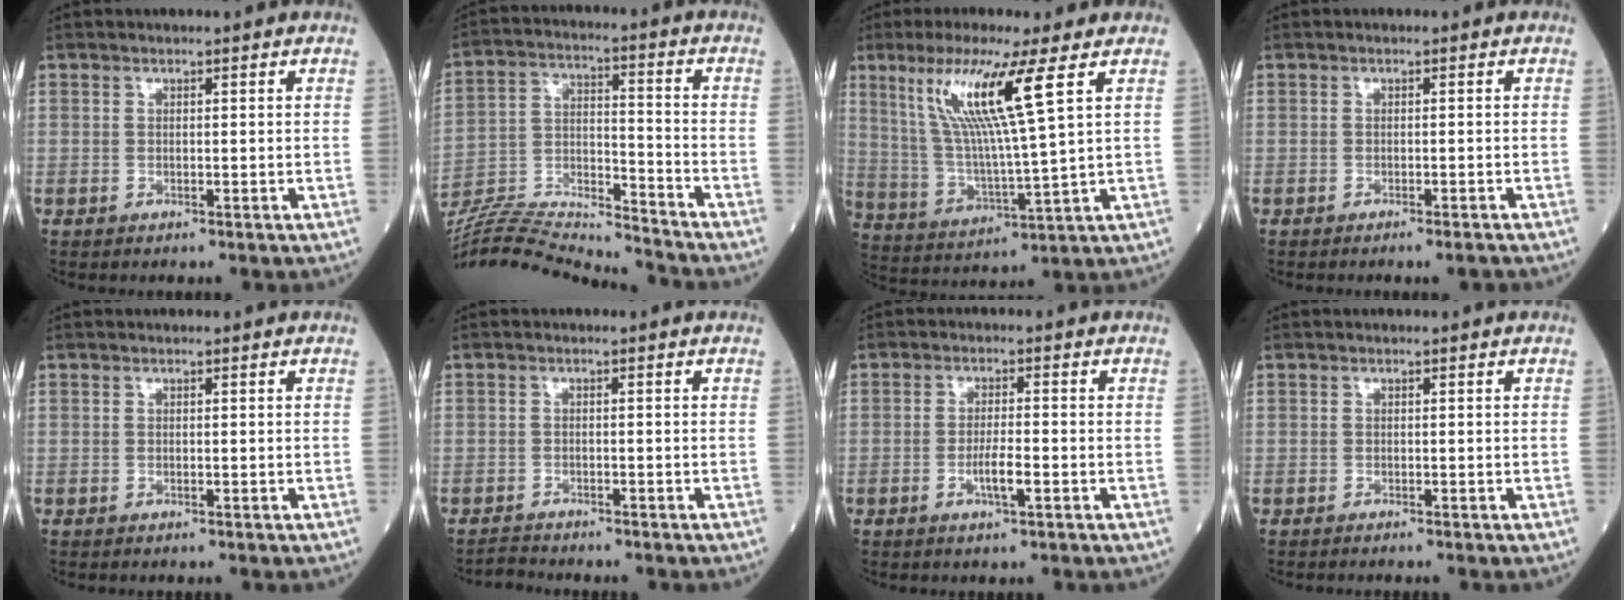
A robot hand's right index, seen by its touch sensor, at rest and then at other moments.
{"total": 18.9, "force": [-18.3, -0.7, 4.6], "torque": [-0.091, 0.014, -0.306]}
{"total": 12.7, "force": [5.7, -0.9, 11.4], "torque": [-0.235, -0.002, 0.114]}
{"total": 1.9, "force": [-1.6, -0.2, 1.0], "torque": [-0.015, -0.003, -0.019]}
{"total": 0.0}
{"total": 1.7, "force": [-1.5, 0.1, -0.7], "torque": [0.013, -0.007, -0.028]}
{"total": 3.3, "force": [-1.2, 0.3, 3.1], "torque": [-0.059, -0.001, -0.021]}
{"total": 0.9, "force": [-0.7, -0.2, 0.4], "torque": [-0.004, 0.002, -0.008]}